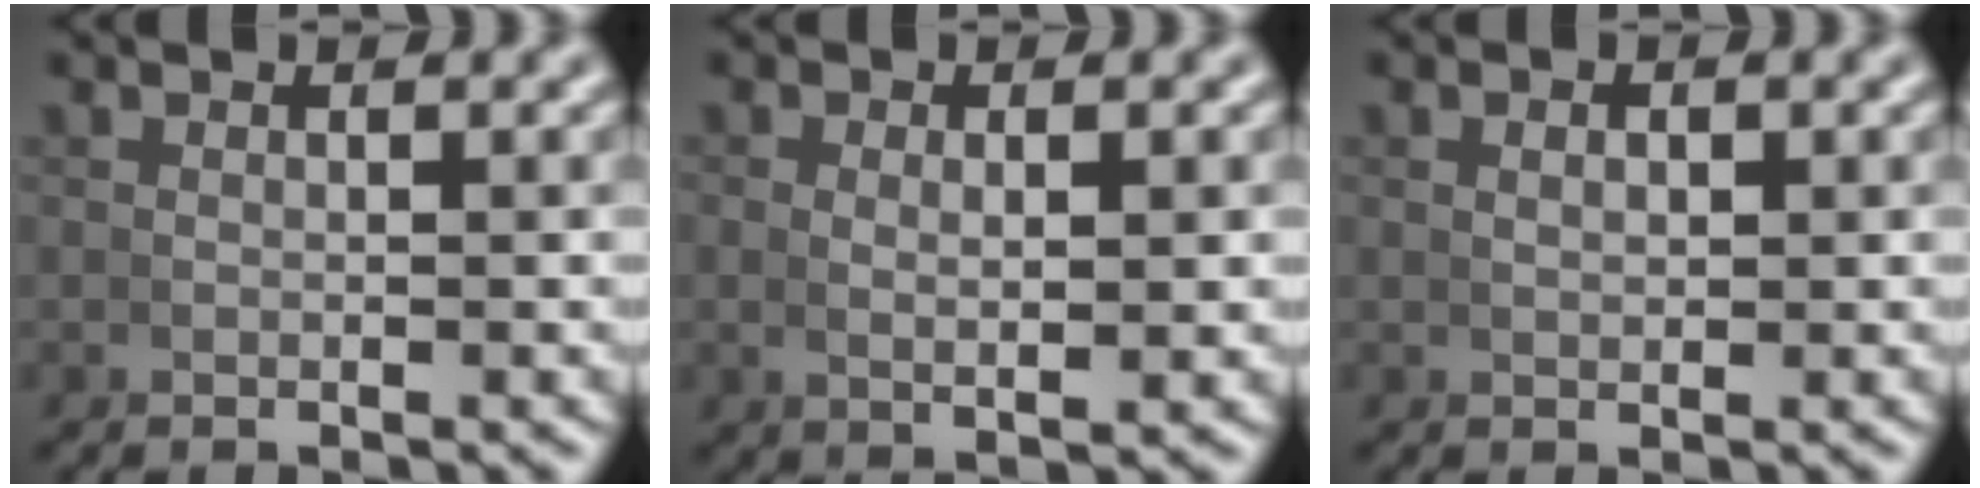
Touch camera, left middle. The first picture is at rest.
{"total": 1.8, "force": [0.5, 0.5, 1.6], "torque": [-0.033, -0.010, 0.017]}
{"total": 0.9, "force": [0.4, 0.4, 0.7], "torque": [-0.009, -0.001, 0.010]}